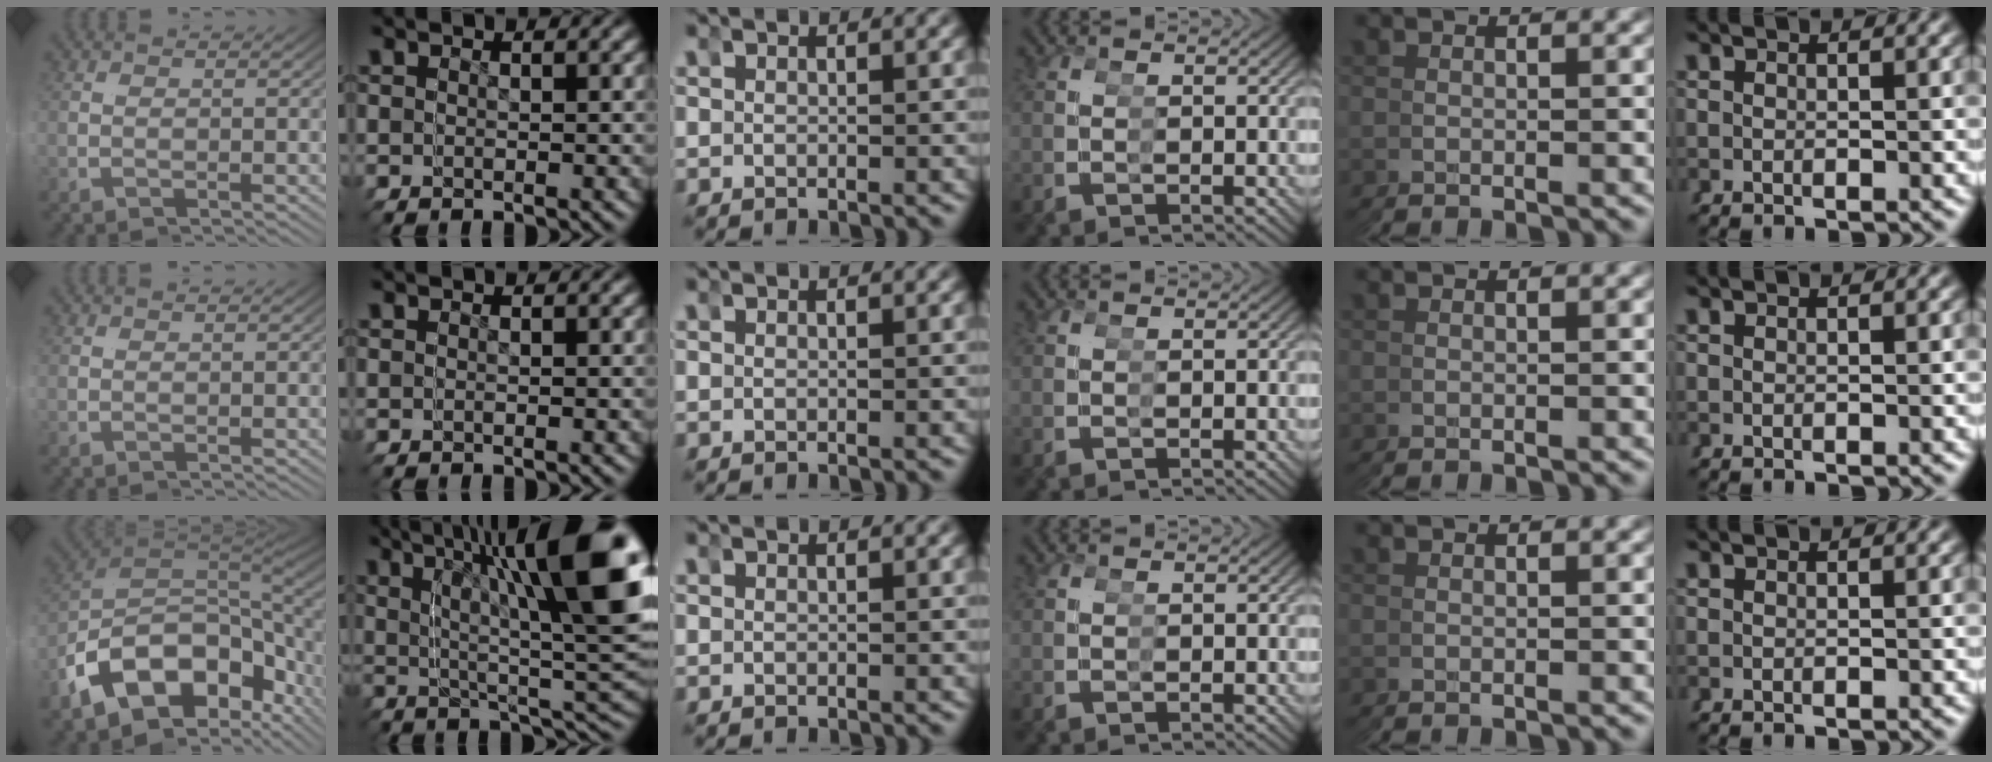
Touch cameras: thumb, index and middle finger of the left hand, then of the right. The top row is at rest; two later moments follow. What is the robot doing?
{"motion": "grasp_and_lifting", "object": "toy banana"}